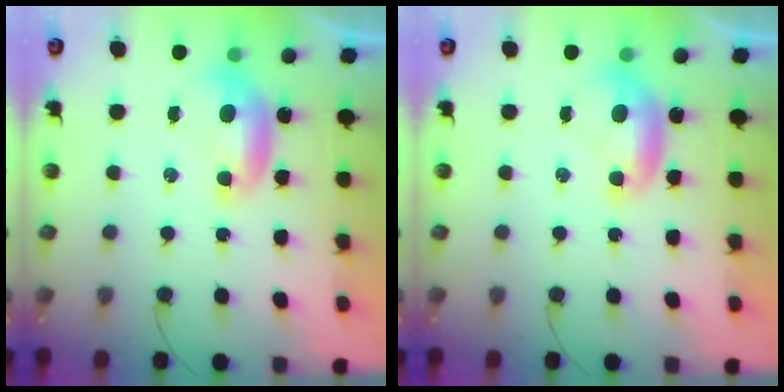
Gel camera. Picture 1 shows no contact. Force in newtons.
{"total": 0.0}